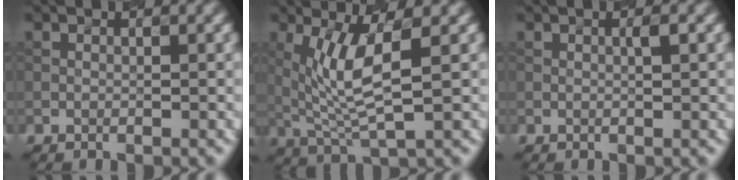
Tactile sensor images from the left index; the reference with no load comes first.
{"total": 5.1, "force": [1.0, 1.2, 4.8], "torque": [-0.112, -0.009, 0.038]}
{"total": 0.5, "force": [-0.1, -0.1, 0.5], "torque": [-0.012, 0.005, 0.005]}